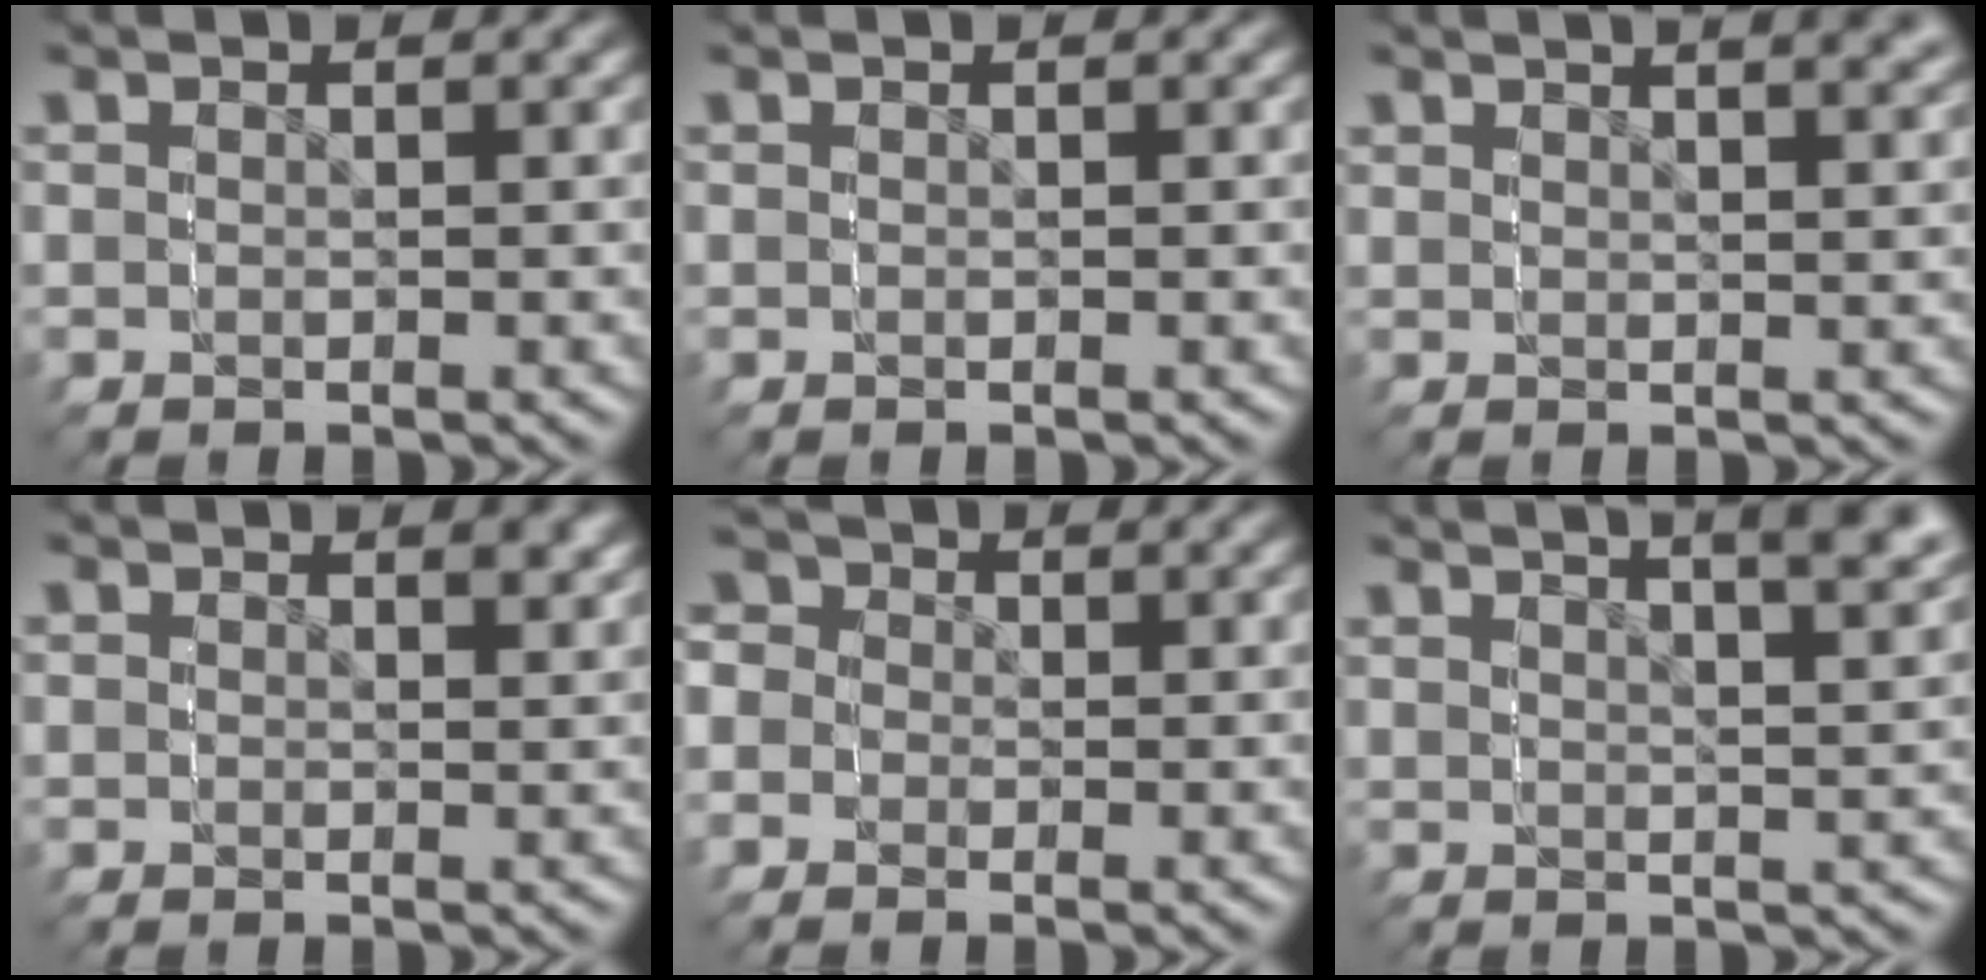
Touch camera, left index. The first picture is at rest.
{"total": 0.0}
{"total": 1.7, "force": [1.6, 0.1, 0.3], "torque": [0.006, 0.008, 0.025]}
{"total": 1.4, "force": [1.0, 0.5, -0.9], "torque": [0.019, -0.004, 0.013]}
{"total": 6.8, "force": [1.2, 6.6, 1.0], "torque": [-0.029, -0.020, 0.016]}
{"total": 3.3, "force": [3.0, -0.4, 1.4], "torque": [-0.006, 0.022, 0.043]}